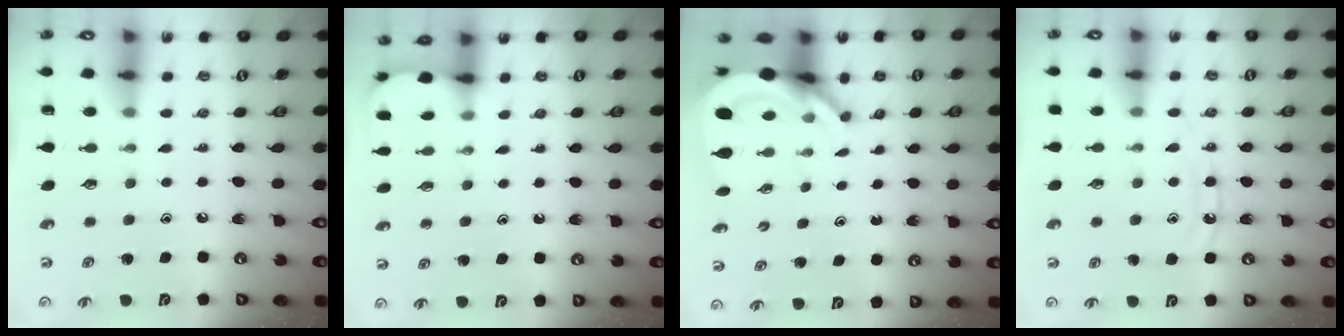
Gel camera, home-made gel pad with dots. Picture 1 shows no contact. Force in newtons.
{"total": 1.8, "press": 1.7, "slide": 0.2}
{"total": 7.5, "press": 7.5, "slide": 0.7}
{"total": 8.2, "press": 8.1, "slide": 0.9}